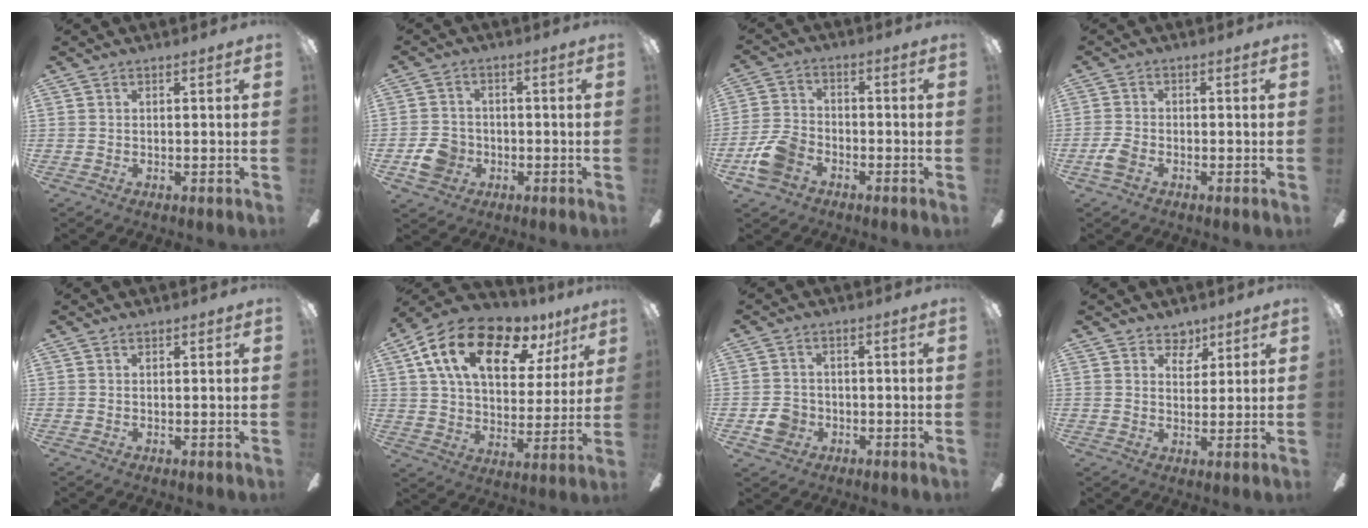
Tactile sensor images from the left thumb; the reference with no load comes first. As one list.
[{"total": 6.6, "force": [-2.2, 5.7, 2.6], "torque": [-0.048, 0.012, -0.041]}, {"total": 9.2, "force": [-4.8, 6.3, 4.7], "torque": [-0.105, 0.030, -0.087]}, {"total": 3.8, "force": [-1.9, 2.3, 2.3], "torque": [-0.054, 0.005, -0.038]}, {"total": 0.6, "force": [0.4, 0.5, 0.0], "torque": [0.007, -0.001, 0.005]}, {"total": 20.2, "force": [11.4, 10.8, 12.7], "torque": [-0.224, -0.046, 0.198]}, {"total": 5.1, "force": [-1.6, 4.6, 1.6], "torque": [-0.019, 0.008, -0.030]}, {"total": 4.9, "force": [3.5, 3.2, 0.9], "torque": [-0.001, -0.019, 0.059]}]